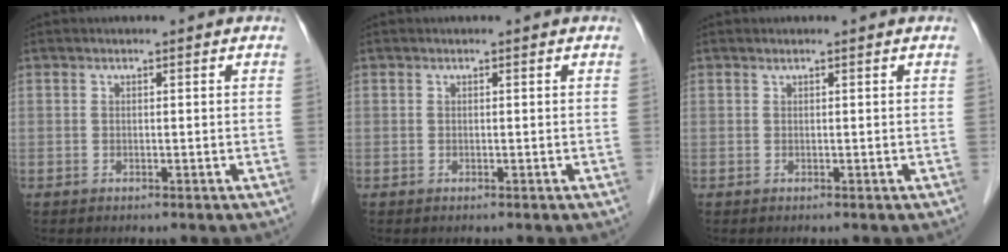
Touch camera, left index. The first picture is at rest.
{"total": 0.0}
{"total": 0.0}